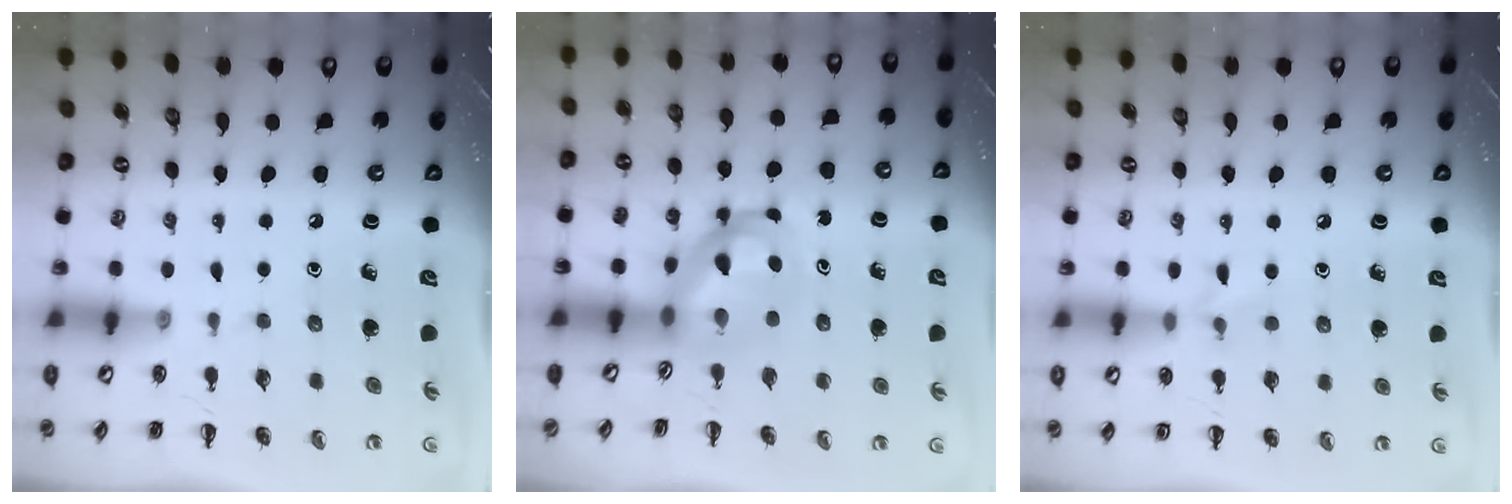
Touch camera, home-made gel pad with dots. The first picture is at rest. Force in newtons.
{"total": 5.4, "press": 5.2, "slide": 1.3}
{"total": 5.9, "press": 5.5, "slide": 2.0}